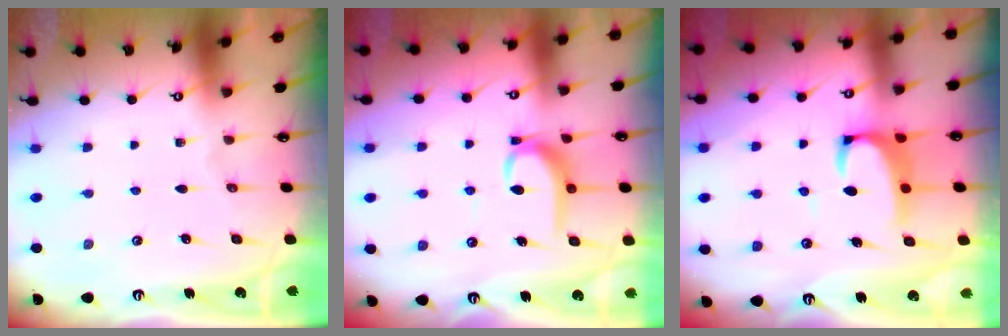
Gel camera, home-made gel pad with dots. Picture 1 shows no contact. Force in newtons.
{"total": 7.3, "press": 7.3, "slide": 0.4}
{"total": 3.0, "press": 2.8, "slide": 1.0}